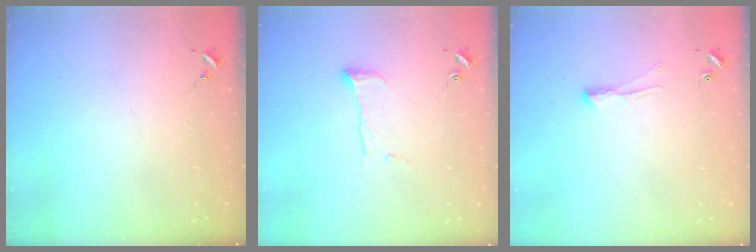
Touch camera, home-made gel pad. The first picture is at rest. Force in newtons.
{"total": 6.6, "press": 6.6, "slide": 0.4}
{"total": 5.6, "press": 5.6, "slide": 0.8}